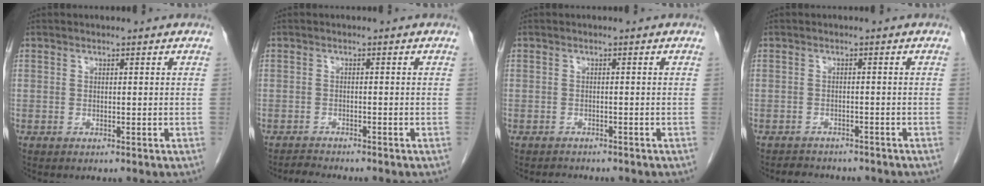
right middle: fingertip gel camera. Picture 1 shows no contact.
{"total": 2.0, "force": [-2.0, -0.4, 0.1], "torque": [-0.010, -0.014, -0.035]}
{"total": 2.3, "force": [-2.2, 0.7, 0.5], "torque": [-0.012, -0.007, -0.027]}
{"total": 5.0, "force": [-4.6, 1.8, 1.1], "torque": [-0.021, -0.003, -0.059]}